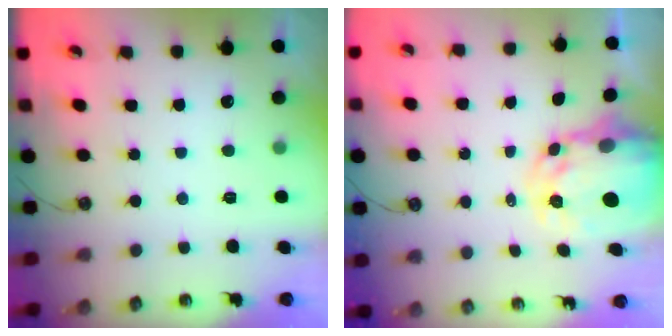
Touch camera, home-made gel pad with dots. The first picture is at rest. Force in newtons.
{"total": 7.2, "press": 7.2, "slide": 0.6}